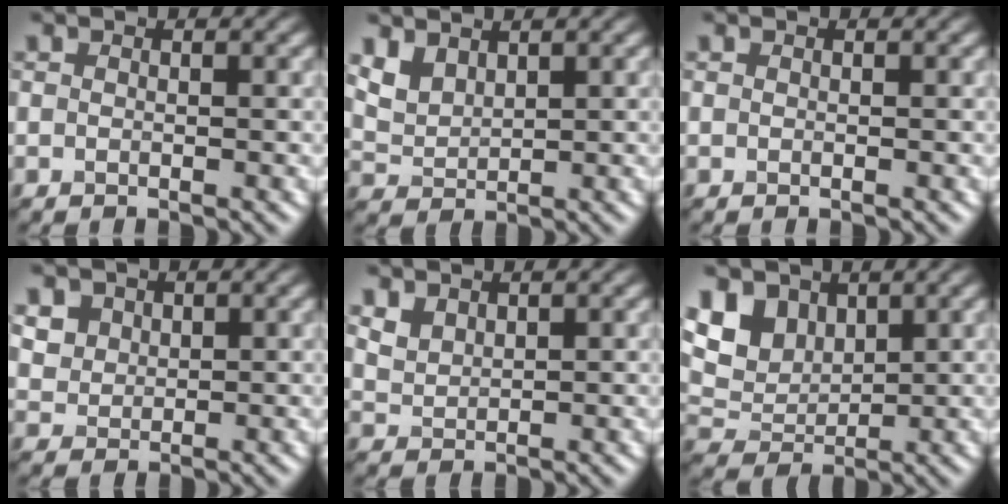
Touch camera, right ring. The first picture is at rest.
{"total": 1.6, "force": [1.5, 0.2, -0.2], "torque": [-0.024, 0.003, 0.065]}
{"total": 0.0}
{"total": 1.8, "force": [1.3, 1.2, -0.2], "torque": [-0.034, 0.002, 0.053]}
{"total": 1.2, "force": [1.1, -0.1, -0.6], "torque": [-0.017, 0.001, 0.054]}
{"total": 4.9, "force": [3.2, 3.1, 1.9], "torque": [-0.083, -0.001, 0.096]}